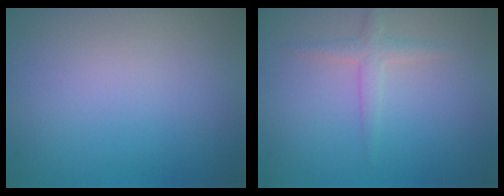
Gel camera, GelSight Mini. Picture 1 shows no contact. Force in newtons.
{"total": 1.7, "press": 1.7, "slide": 0.0}